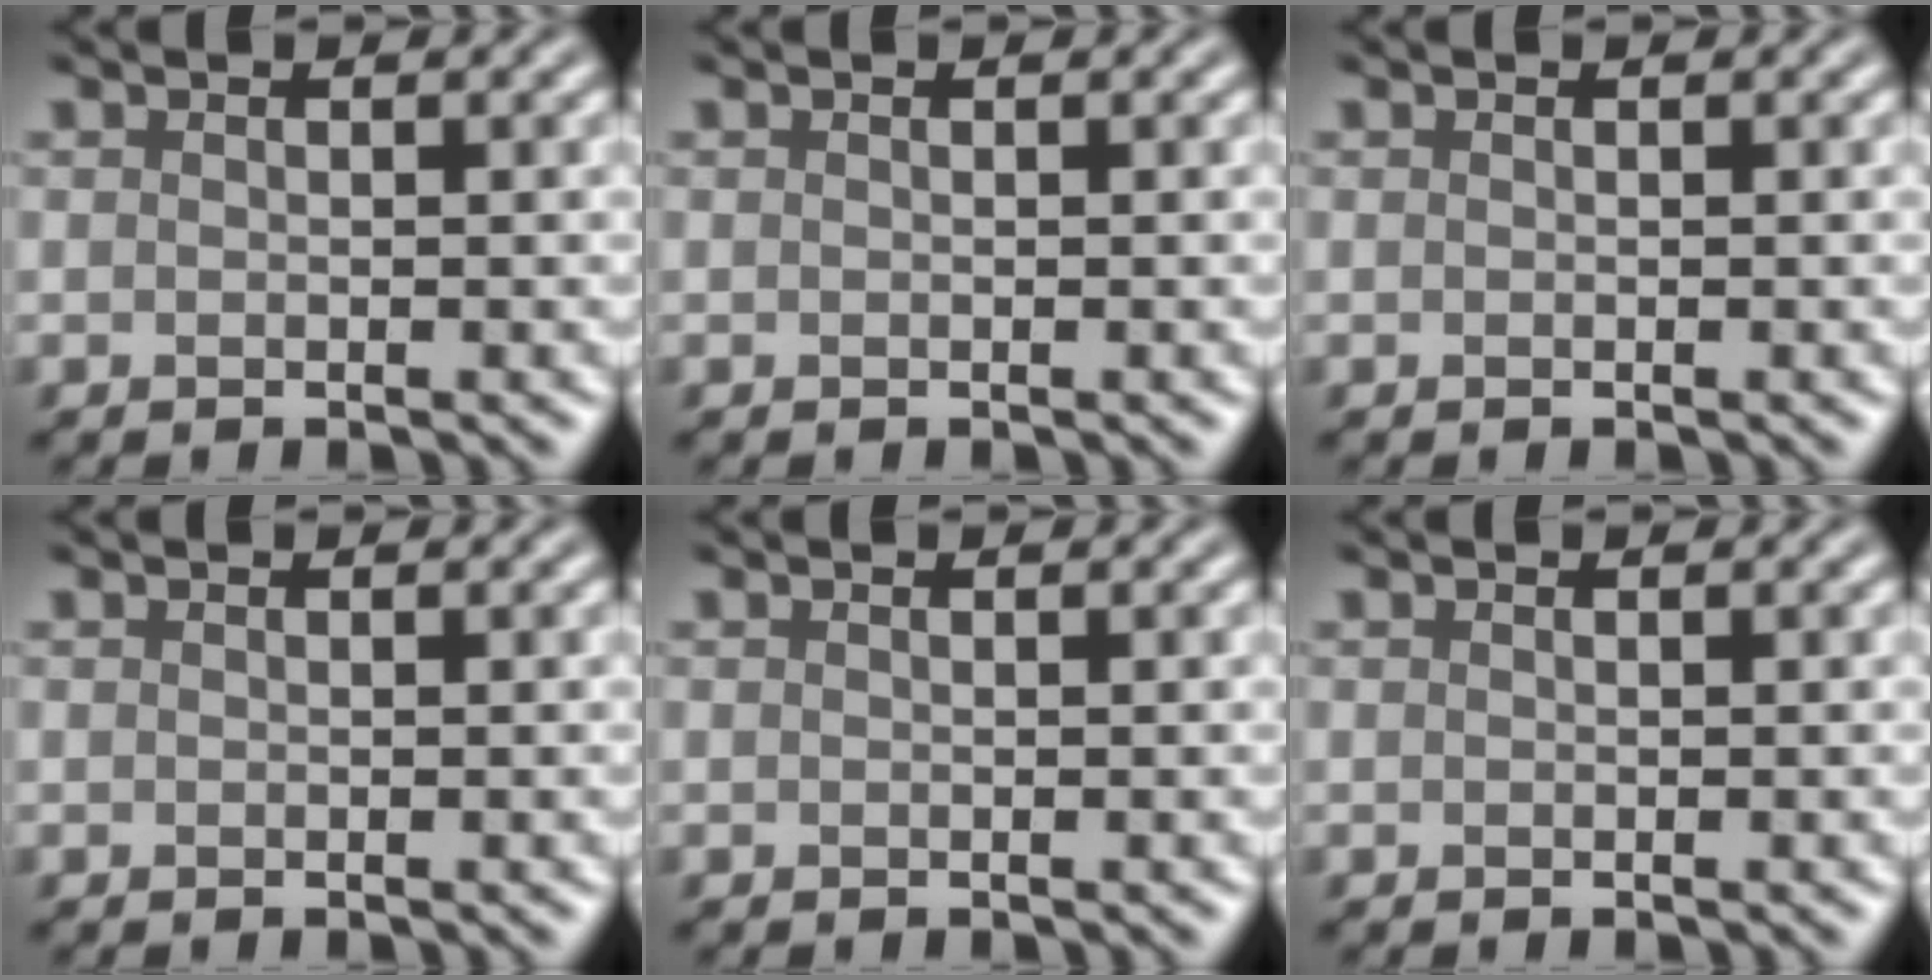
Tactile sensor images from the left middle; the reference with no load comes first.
{"total": 0.0}
{"total": 0.0}
{"total": 0.0}
{"total": 0.0}
{"total": 0.0}